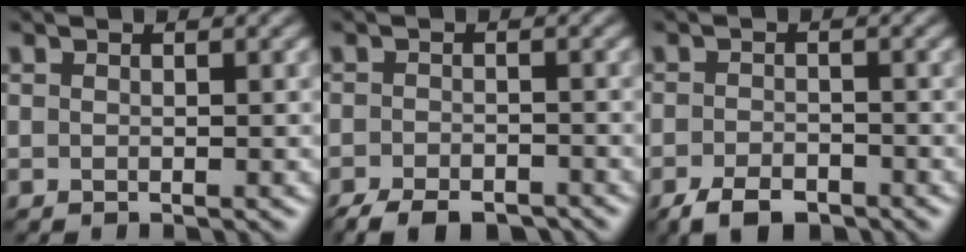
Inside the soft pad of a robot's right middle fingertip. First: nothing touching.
{"total": 5.2, "force": [-4.2, 1.9, 2.5], "torque": [-0.034, -0.010, -0.073]}
{"total": 3.8, "force": [-2.7, 1.8, 2.1], "torque": [-0.030, -0.003, -0.051]}